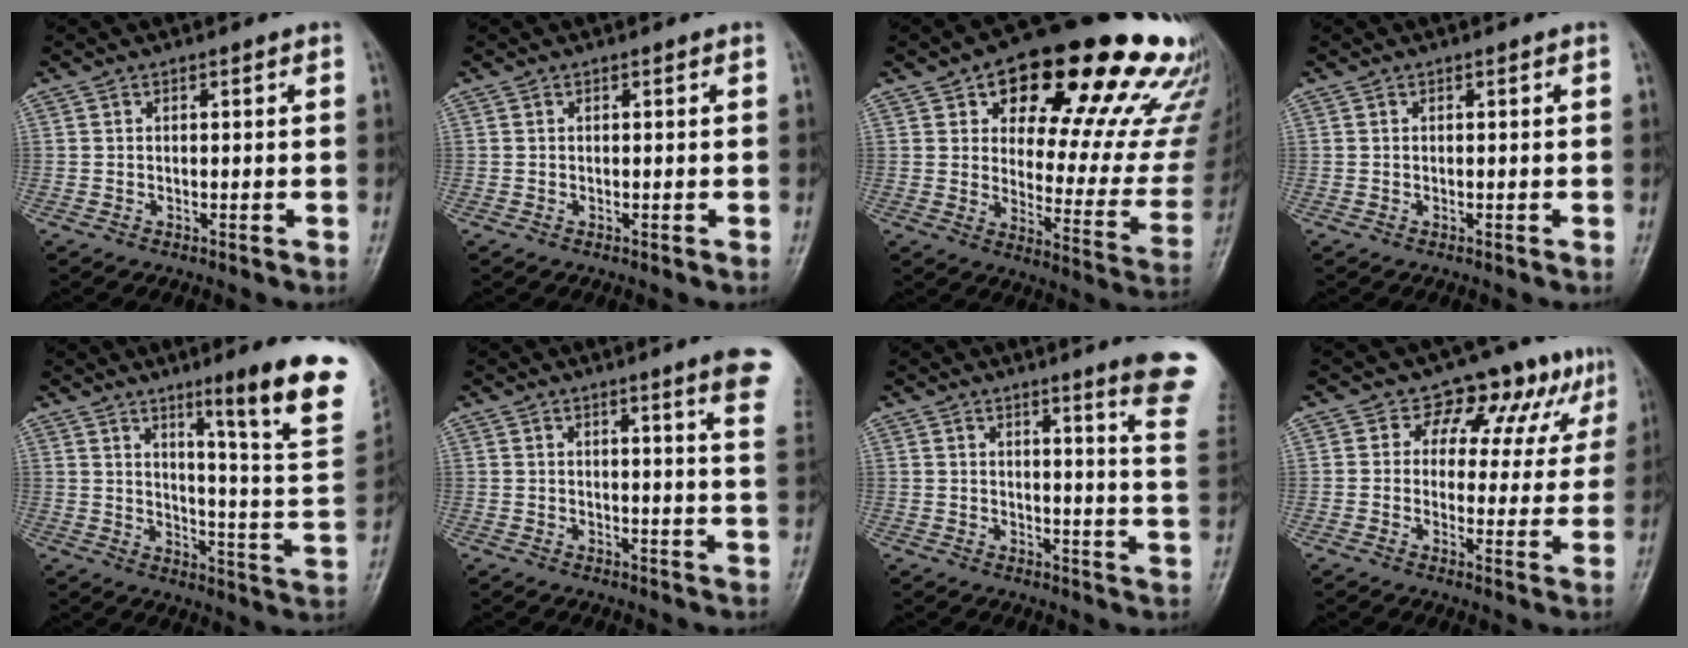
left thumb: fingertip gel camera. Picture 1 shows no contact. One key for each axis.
{"total": 0.0}
{"total": 29.4, "fx": 18.2, "fy": 12.0, "fz": 19.7, "tx": -0.223, "ty": -0.054, "tz": 0.240}
{"total": 0.0}
{"total": 19.0, "fx": 10.7, "fy": 0.9, "fz": 15.8, "tx": -0.187, "ty": -0.065, "tz": 0.149}
{"total": 9.5, "fx": 6.4, "fy": 0.0, "fz": 7.0, "tx": -0.075, "ty": -0.026, "tz": 0.057}
{"total": 13.0, "fx": 9.7, "fy": -0.2, "fz": 8.6, "tx": -0.089, "ty": -0.081, "tz": 0.100}
{"total": 10.5, "fx": 6.5, "fy": 6.6, "fz": 5.0, "tx": -0.019, "ty": -0.026, "tz": 0.071}